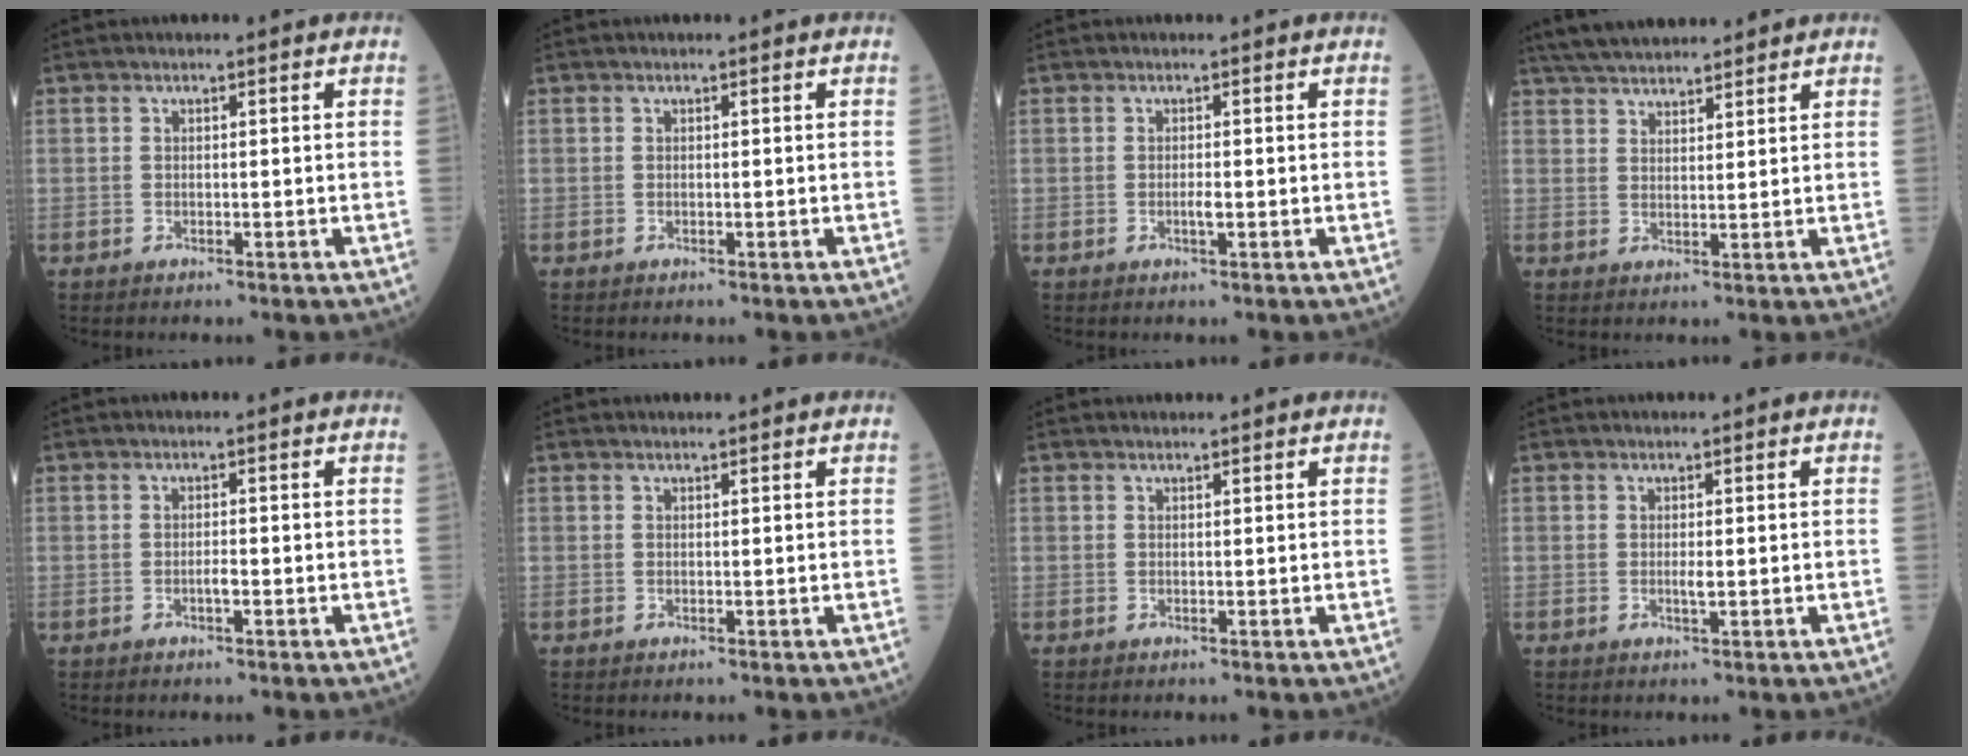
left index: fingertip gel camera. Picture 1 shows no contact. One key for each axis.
{"total": 0.0}
{"total": 0.9, "fx": -0.1, "fy": 0.0, "fz": 0.8, "tx": -0.018, "ty": -0.002, "tz": -0.002}
{"total": 11.2, "fx": 10.1, "fy": 2.2, "fz": 4.3, "tx": -0.072, "ty": 0.035, "tz": 0.162}
{"total": 0.9, "fx": -0.3, "fy": 0.1, "fz": 0.8, "tx": -0.017, "ty": 0.001, "tz": -0.006}
{"total": 1.5, "fx": 1.5, "fy": 0.0, "fz": 0.2, "tx": -0.010, "ty": 0.007, "tz": 0.021}
{"total": 1.9, "fx": 1.9, "fy": 0.1, "fz": 0.2, "tx": -0.010, "ty": 0.008, "tz": 0.025}
{"total": 0.9, "fx": 0.2, "fy": 0.1, "fz": 0.9, "tx": -0.023, "ty": -0.003, "tz": 0.003}